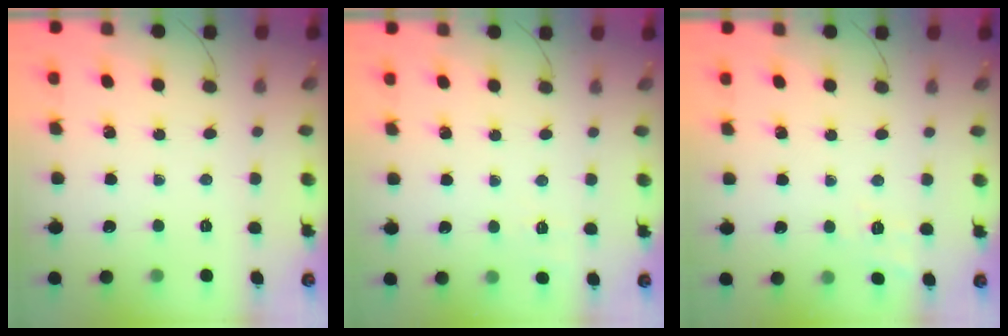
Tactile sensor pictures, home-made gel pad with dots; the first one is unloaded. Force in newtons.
{"total": 3.4, "press": 2.8, "slide": 1.9}
{"total": 2.9, "press": 1.7, "slide": 2.3}